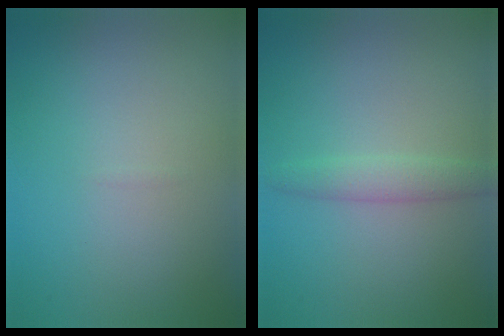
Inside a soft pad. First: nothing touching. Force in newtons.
{"total": 1.9, "press": 1.9, "slide": 0.2}